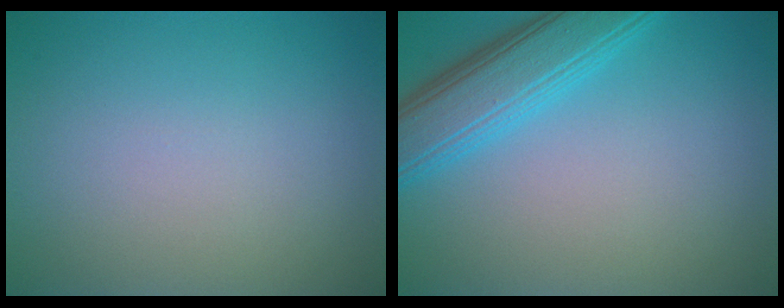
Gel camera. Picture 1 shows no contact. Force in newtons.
{"total": 5.7, "press": 5.7, "slide": 0.1}